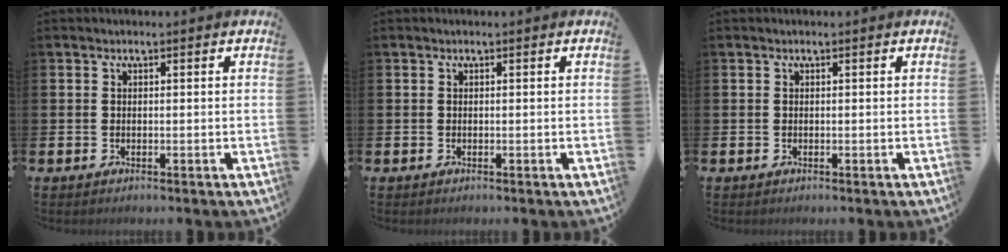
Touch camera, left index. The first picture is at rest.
{"total": 0.0}
{"total": 0.0}